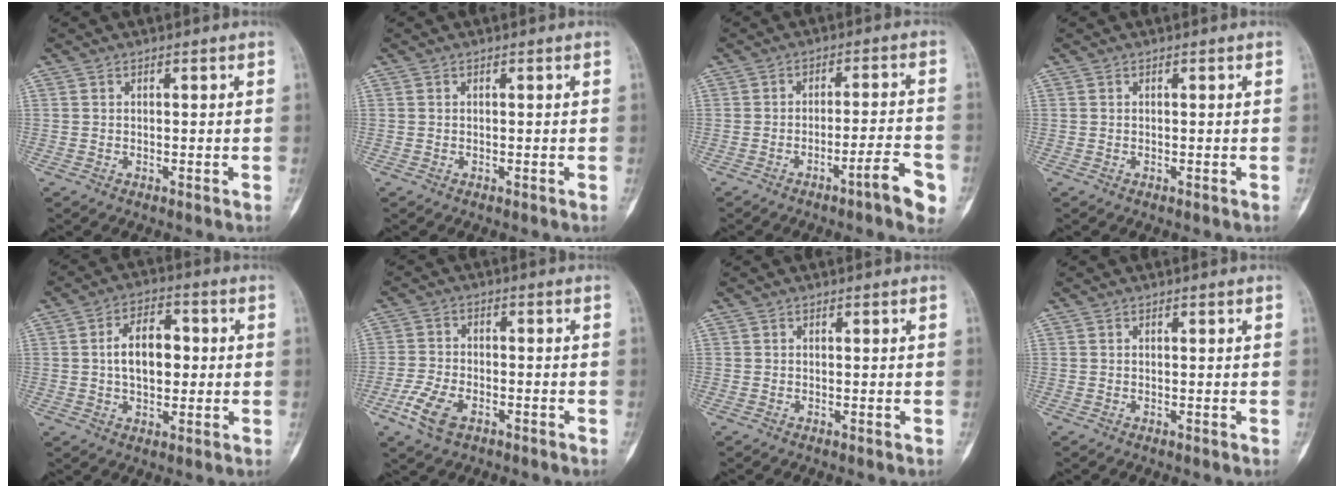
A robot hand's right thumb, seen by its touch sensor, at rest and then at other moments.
{"total": 0.0}
{"total": 7.3, "force": [-3.9, 1.0, 6.1], "torque": [-0.082, 0.027, -0.053]}
{"total": 0.0}
{"total": 9.3, "force": [0.5, 5.6, 7.5], "torque": [-0.102, 0.014, 0.005]}
{"total": 7.2, "force": [-3.7, 3.9, 4.8], "torque": [-0.102, 0.011, -0.071]}
{"total": 0.0}
{"total": 0.0}